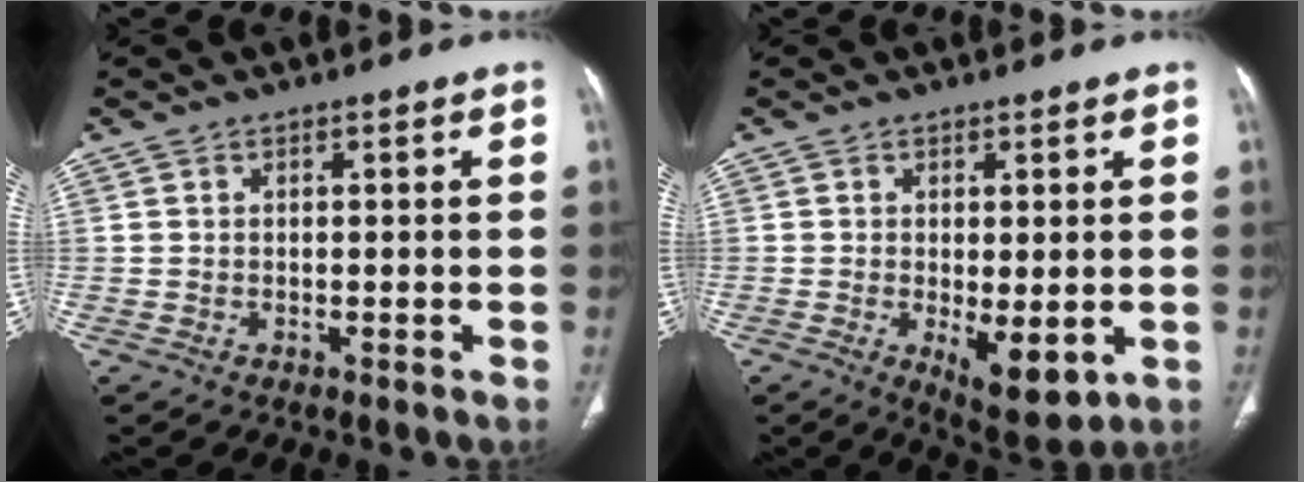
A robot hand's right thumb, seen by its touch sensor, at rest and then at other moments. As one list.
[{"total": 7.6, "force": [-1.5, 3.2, 6.7], "torque": [-0.097, -0.022, -0.013]}]